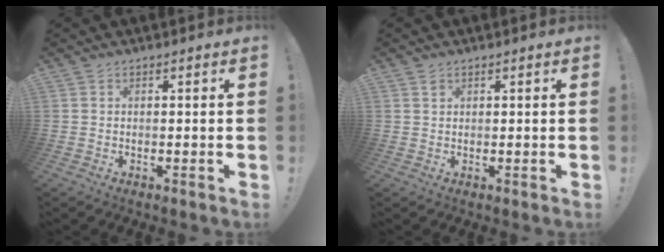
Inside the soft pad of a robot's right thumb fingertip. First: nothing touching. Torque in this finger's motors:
{"motor_torque": [-0.03, 0.12, 0.15, -0.02, -0.02]}